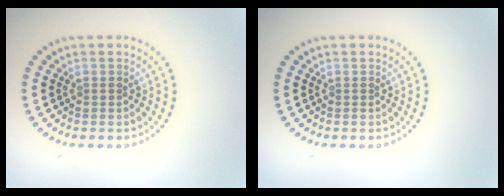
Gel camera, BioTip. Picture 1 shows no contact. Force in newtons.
{"total": 0.0}